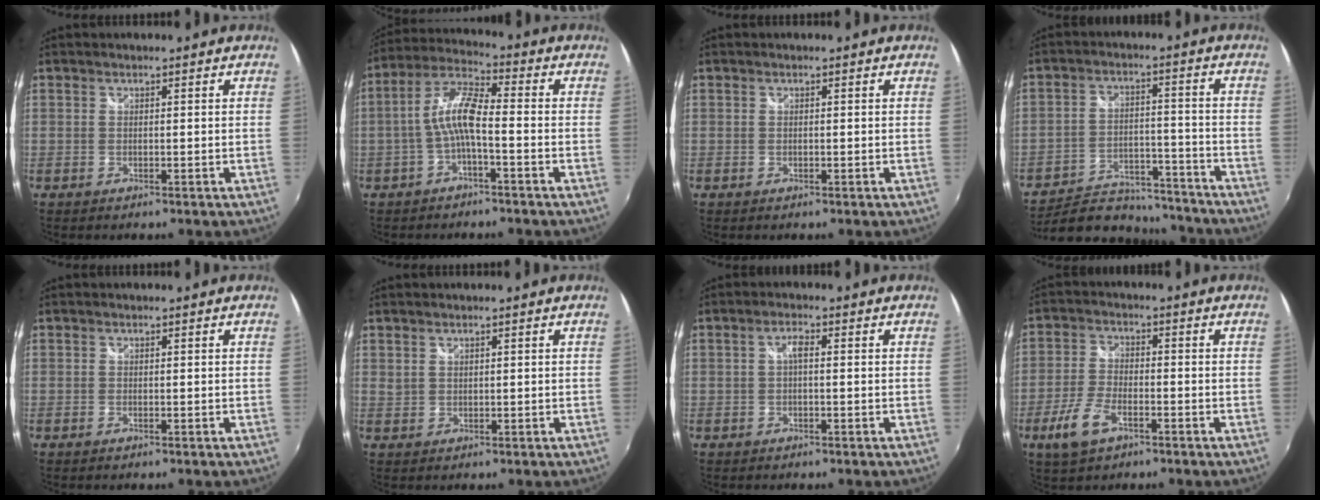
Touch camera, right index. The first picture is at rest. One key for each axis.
{"total": 7.7, "fx": -2.0, "fy": 1.8, "fz": 7.2, "tx": -0.164, "ty": 0.017, "tz": -0.037}
{"total": 0.0}
{"total": 18.7, "fx": -16.4, "fy": 7.1, "fz": 5.6, "tx": -0.125, "ty": 0.017, "tz": -0.222}
{"total": 0.0}
{"total": 1.1, "fx": 0.9, "fy": 0.5, "fz": 0.3, "tx": -0.003, "ty": 0.000, "tz": 0.017}
{"total": 1.9, "fx": 0.1, "fy": 0.7, "fz": 1.8, "tx": -0.035, "ty": 0.007, "tz": -0.001}
{"total": 7.8, "fx": -4.1, "fy": 3.7, "fz": 5.5, "tx": -0.128, "ty": -0.006, "tz": -0.076}